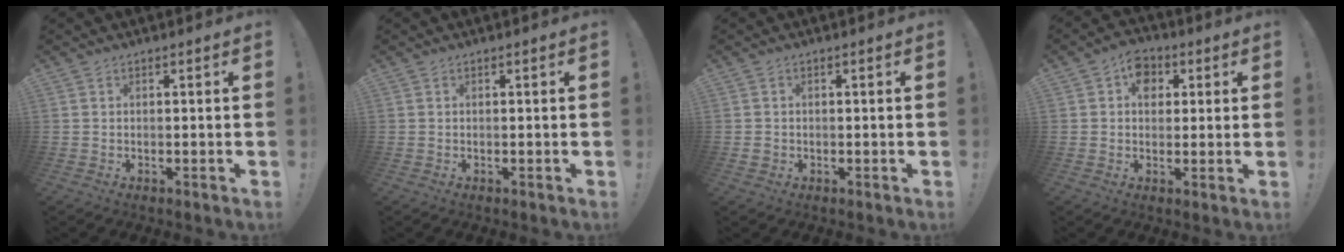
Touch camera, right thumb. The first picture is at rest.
{"total": 0.0}
{"total": 1.4, "force": [-0.3, 1.3, 0.4], "torque": [-0.007, 0.004, -0.005]}
{"total": 7.4, "force": [2.3, 6.0, 3.8], "torque": [-0.046, -0.003, 0.043]}